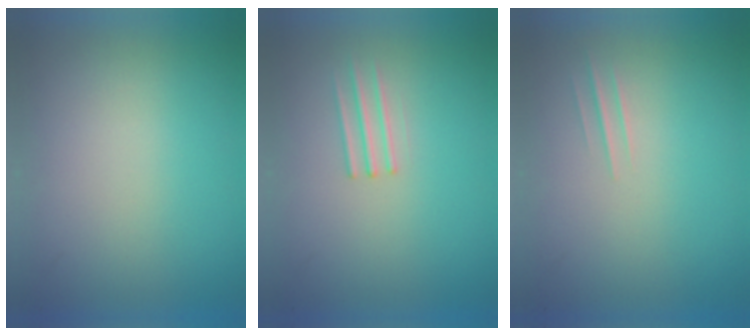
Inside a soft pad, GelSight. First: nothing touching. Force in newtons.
{"total": 1.1}
{"total": 1.2}